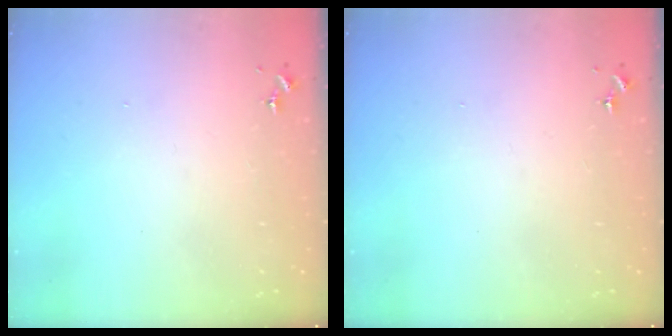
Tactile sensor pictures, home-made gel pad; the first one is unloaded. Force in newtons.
{"total": 0.0}